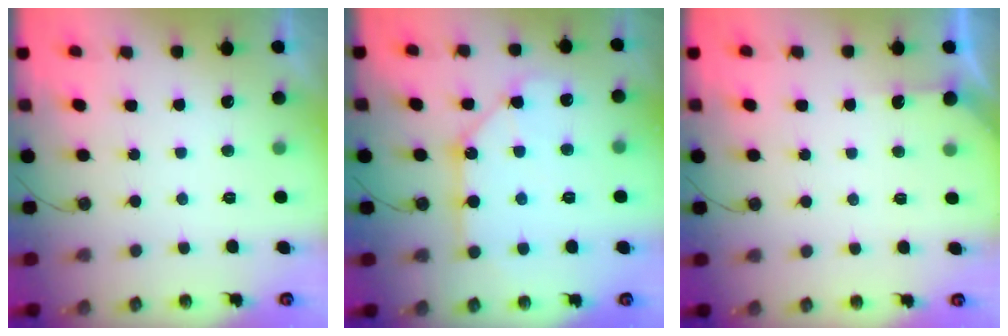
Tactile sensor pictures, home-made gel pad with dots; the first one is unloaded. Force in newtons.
{"total": 10.4, "press": 10.3, "slide": 0.9}
{"total": 3.2, "press": 3.2, "slide": 0.3}